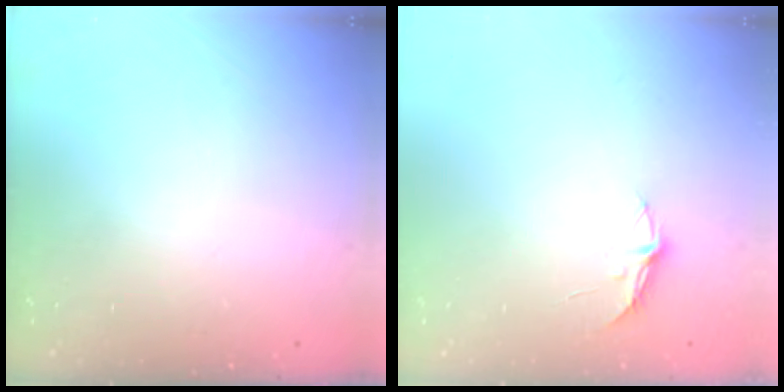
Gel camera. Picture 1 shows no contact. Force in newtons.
{"total": 3.8, "press": 3.8, "slide": 0.3}